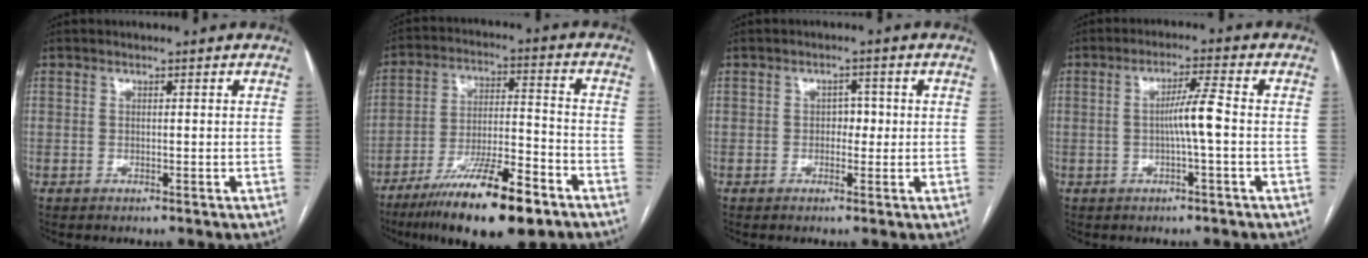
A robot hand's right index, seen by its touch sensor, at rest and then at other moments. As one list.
[{"total": 16.7, "force": [-10.9, 2.9, 12.4], "torque": [-0.206, -0.019, -0.186]}, {"total": 2.2, "force": [-0.1, 1.5, 1.6], "torque": [-0.015, 0.007, -0.004]}, {"total": 5.0, "force": [-0.6, -0.4, 5.0], "torque": [-0.088, 0.007, -0.011]}]